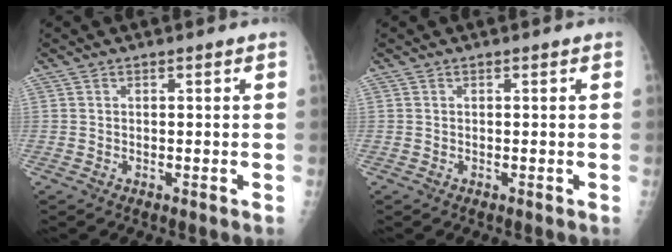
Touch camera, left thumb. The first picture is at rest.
{"total": 0.0}